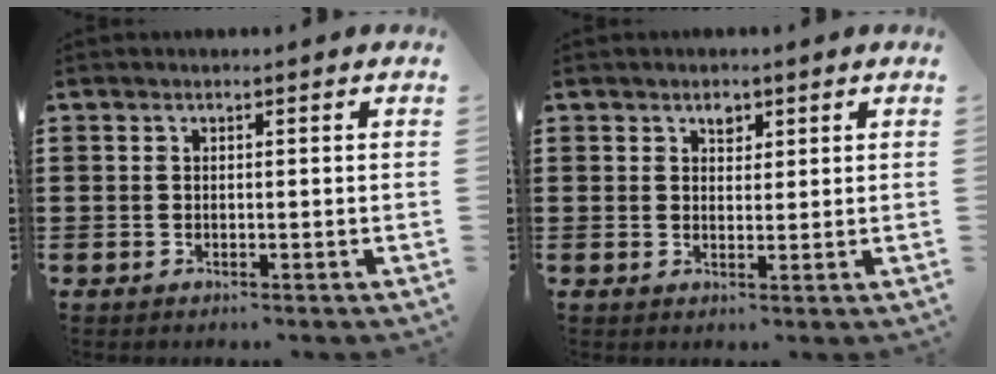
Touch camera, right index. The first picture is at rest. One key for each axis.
{"total": 1.8, "fx": 1.2, "fy": 1.1, "fz": 0.9, "tx": -0.012, "ty": 0.000, "tz": 0.021}